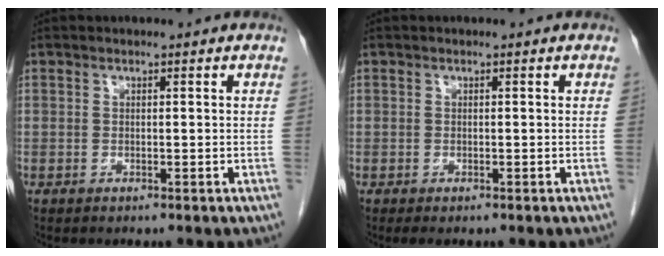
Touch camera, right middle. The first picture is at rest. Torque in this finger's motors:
{"motor_torque": [0.43, -0.07, -0.01, -0.01]}